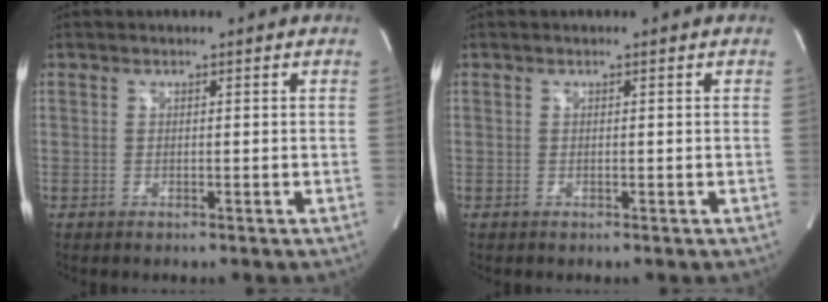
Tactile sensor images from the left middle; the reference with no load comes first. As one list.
[{"total": 0.0}]